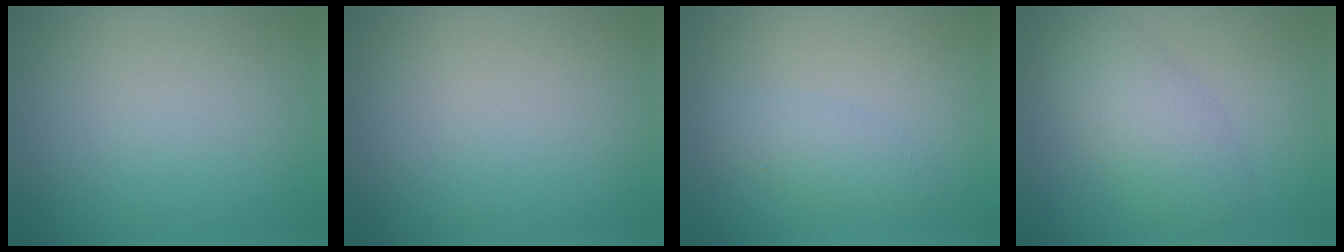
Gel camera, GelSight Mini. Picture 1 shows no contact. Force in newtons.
{"total": 0.0}
{"total": 1.9, "press": 1.9, "slide": 0.1}
{"total": 4.7, "press": 4.7, "slide": 0.1}